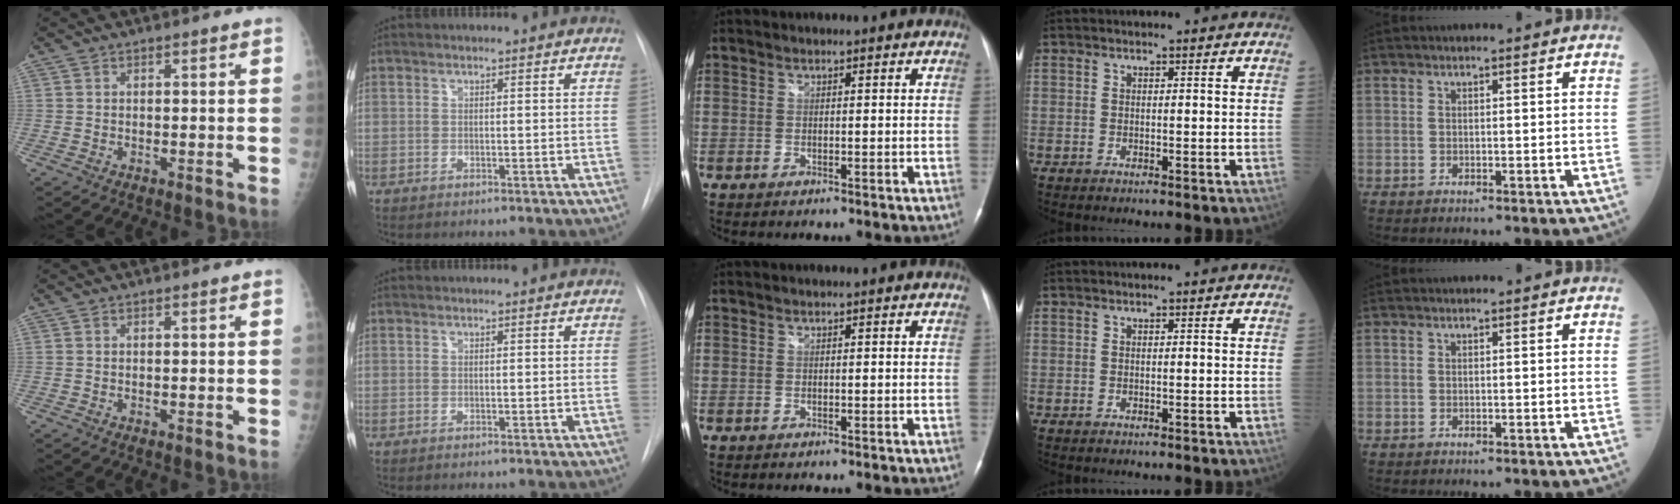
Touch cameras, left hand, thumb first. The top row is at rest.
{}